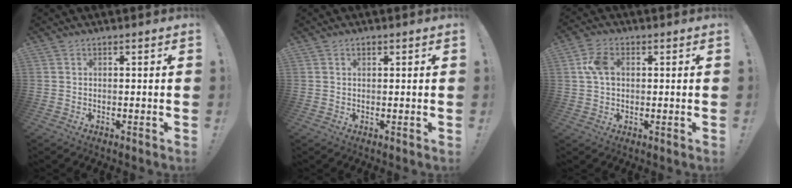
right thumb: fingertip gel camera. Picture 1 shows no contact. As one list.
[{"total": 0.6, "force": [0.4, 0.4, 0.3], "torque": [-0.003, 0.001, 0.006]}, {"total": 6.9, "force": [1.2, 4.6, 5.0], "torque": [-0.092, 0.008, 0.025]}]